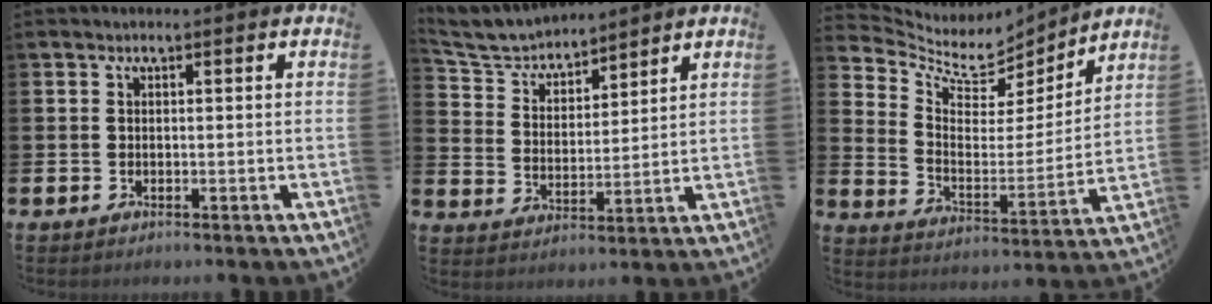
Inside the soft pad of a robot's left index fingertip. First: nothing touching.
{"total": 5.6, "force": [5.4, 1.2, 0.7], "torque": [-0.040, -0.034, 0.095]}
{"total": 7.1, "force": [6.1, 3.2, 1.7], "torque": [-0.065, -0.053, 0.102]}